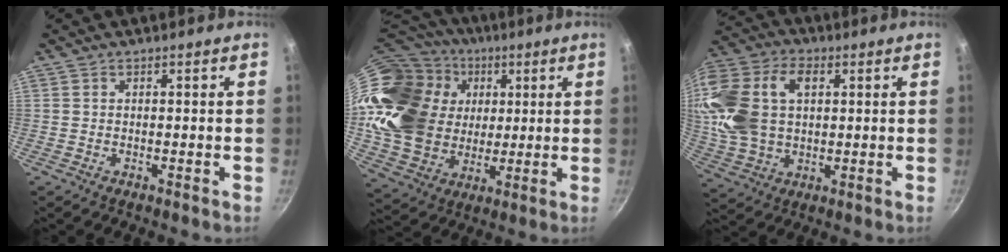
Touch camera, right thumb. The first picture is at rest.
{"total": 26.9, "force": [6.3, 21.4, 15.0], "torque": [-0.270, 0.018, 0.131]}
{"total": 19.5, "force": [3.7, 13.0, 14.0], "torque": [-0.280, 0.014, 0.069]}